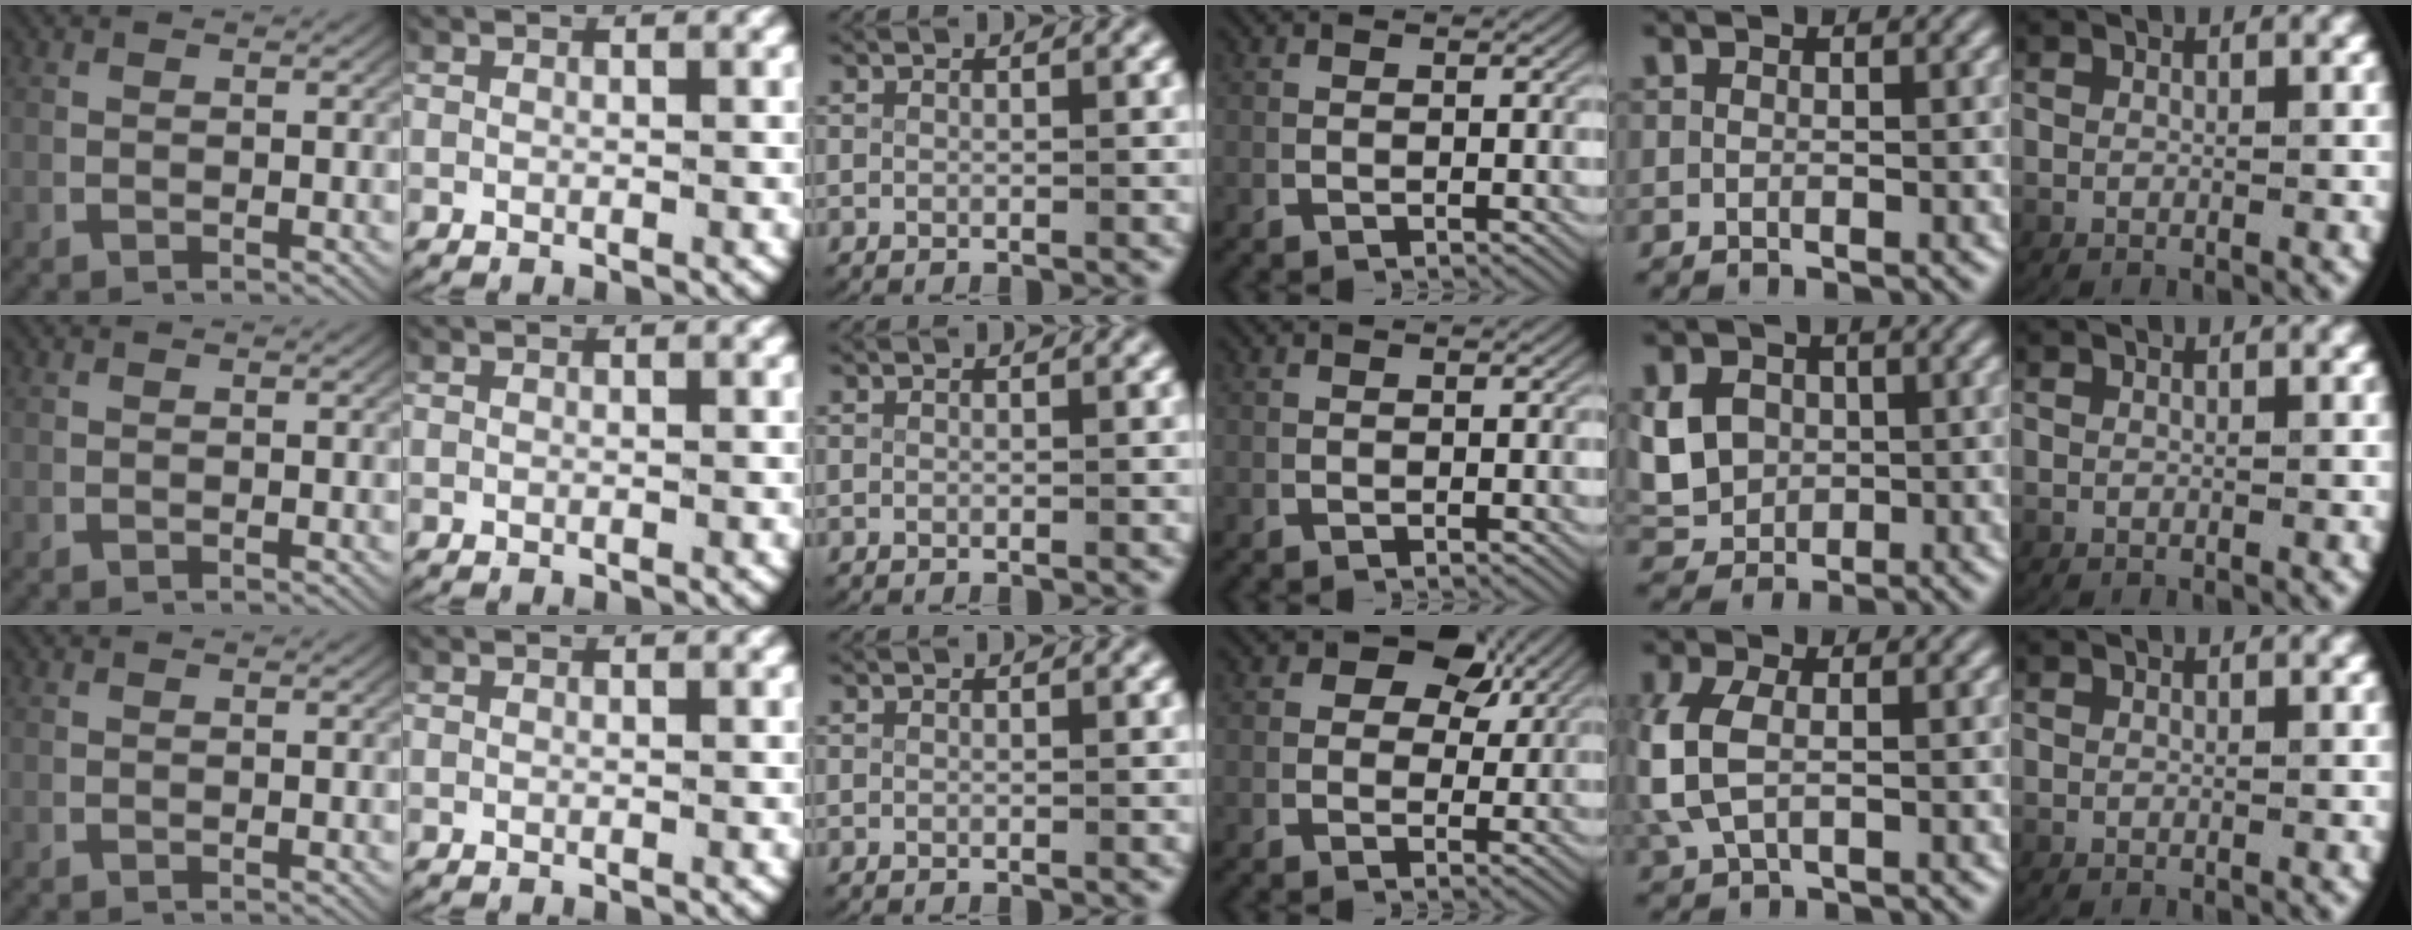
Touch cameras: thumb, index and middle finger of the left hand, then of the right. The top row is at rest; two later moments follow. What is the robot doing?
{"motion": "lift_and_place", "object": "key"}